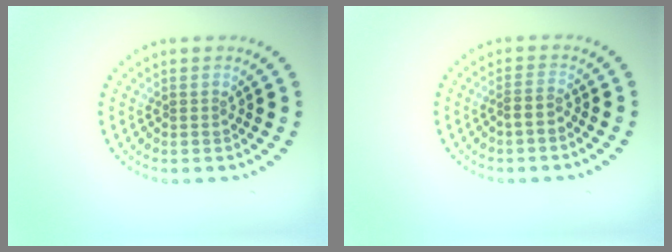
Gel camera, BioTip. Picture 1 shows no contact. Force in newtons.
{"total": 1.2, "press": 0.8, "slide": 0.8}